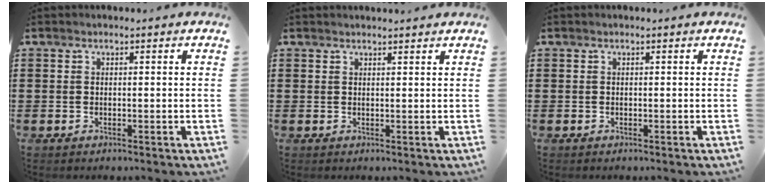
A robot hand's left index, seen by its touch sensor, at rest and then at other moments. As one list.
[{"total": 1.1, "force": [1.1, 0.0, 0.2], "torque": [-0.006, -0.003, 0.022]}, {"total": 0.0}]